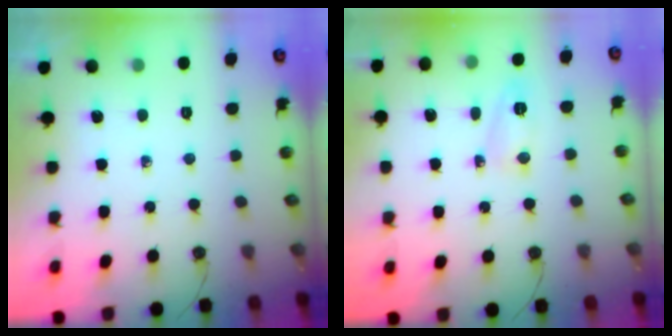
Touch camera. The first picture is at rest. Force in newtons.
{"total": 3.8, "press": 3.6, "slide": 1.0}